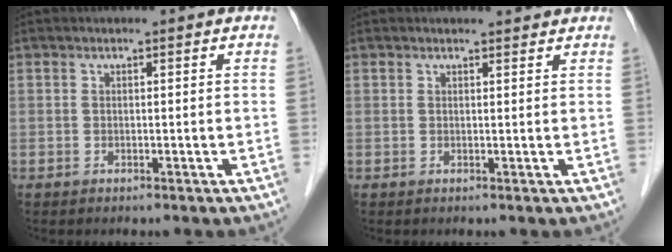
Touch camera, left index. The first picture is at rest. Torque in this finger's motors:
{"motor_torque": [-0.68, -1.28, 0.02, 0.00]}